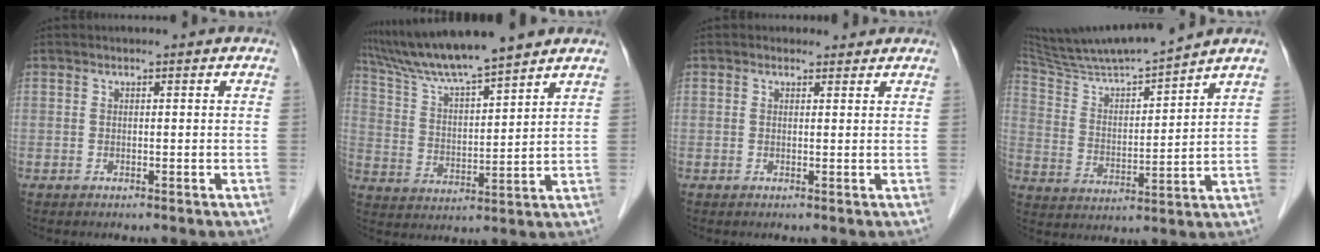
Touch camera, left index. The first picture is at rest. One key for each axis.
{"total": 13.2, "fx": 11.6, "fy": 0.0, "fz": 6.1, "tx": -0.114, "ty": 0.021, "tz": 0.211}
{"total": 1.5, "fx": 1.2, "fy": 0.9, "fz": -0.1, "tx": 0.001, "ty": 0.005, "tz": 0.013}
{"total": 14.7, "fx": 13.6, "fy": -1.2, "fz": 5.5, "tx": -0.110, "ty": 0.002, "tz": 0.240}